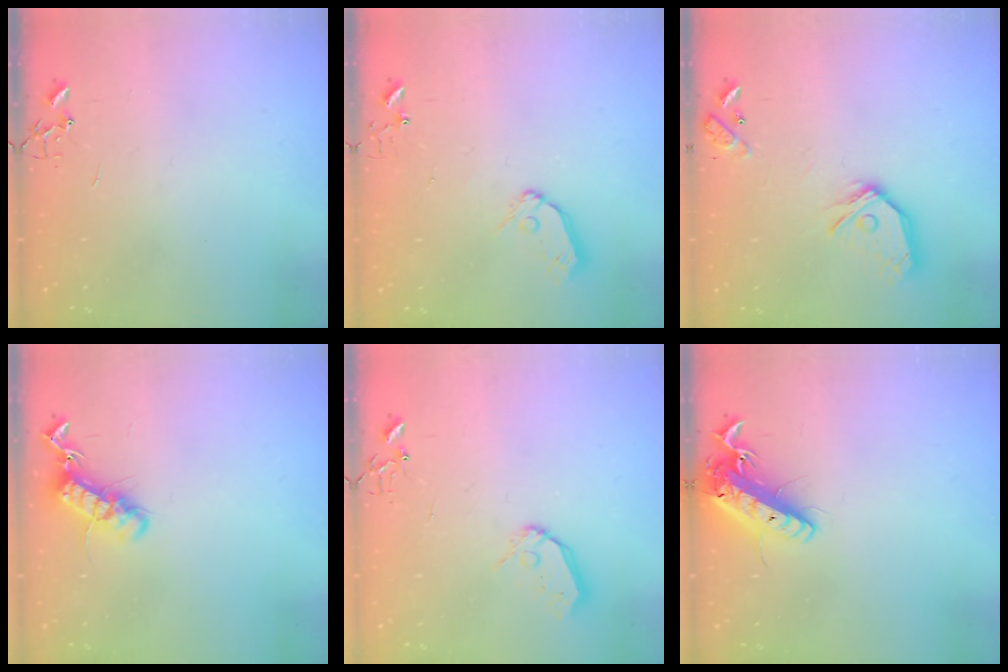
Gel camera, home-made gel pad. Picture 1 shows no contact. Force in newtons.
{"total": 8.4, "press": 8.4, "slide": 0.8}
{"total": 15.0, "press": 14.9, "slide": 2.2}
{"total": 13.3, "press": 13.3, "slide": 0.9}
{"total": 8.6, "press": 8.6, "slide": 0.7}
{"total": 15.0, "press": 14.7, "slide": 3.1}